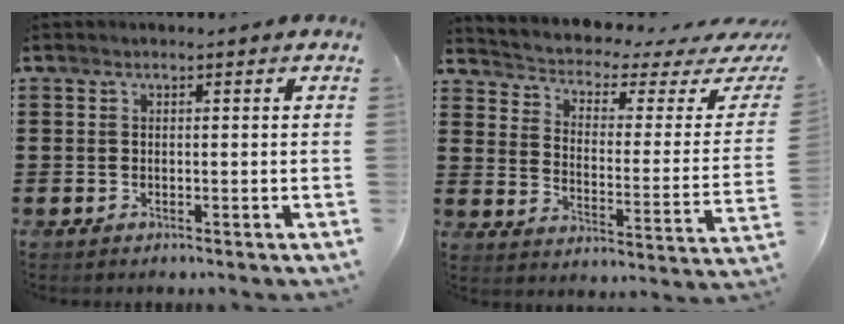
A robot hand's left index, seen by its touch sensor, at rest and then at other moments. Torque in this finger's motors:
{"motor_torque": [1.21, -0.93, 0.35, 0.04]}